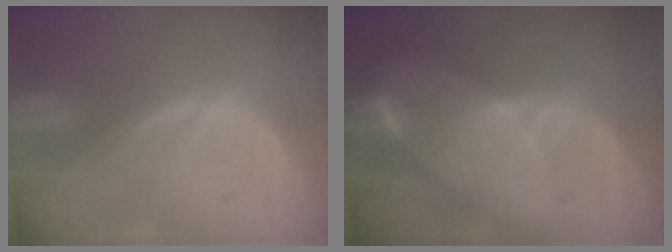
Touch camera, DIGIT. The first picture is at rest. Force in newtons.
{"total": 8.5, "press": 7.5, "slide": 3.8}